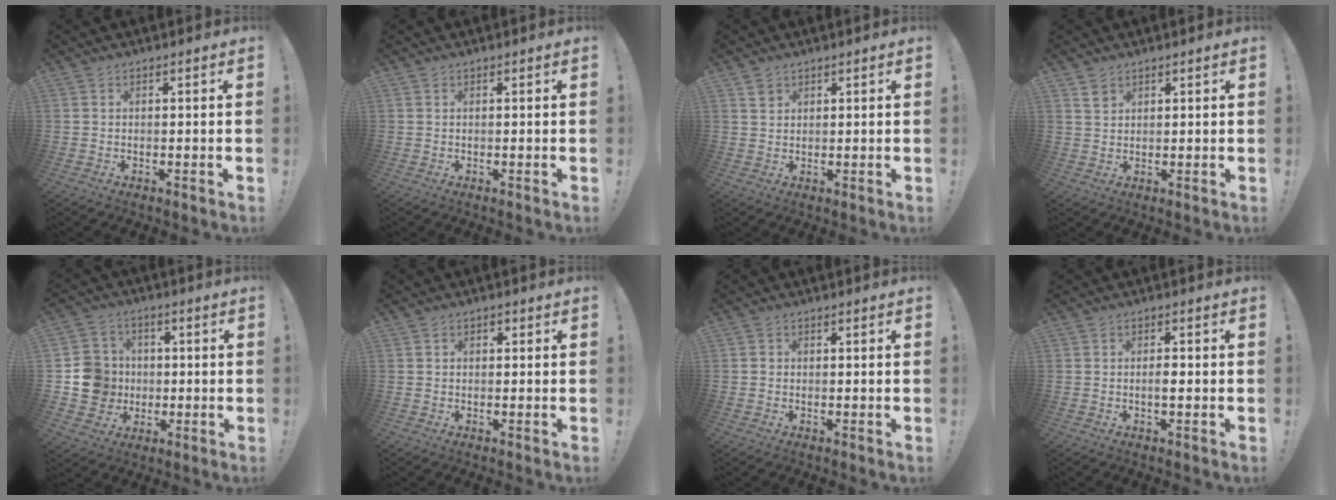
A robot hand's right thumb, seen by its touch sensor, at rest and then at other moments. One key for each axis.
{"total": 0.0}
{"total": 2.4, "fx": 1.5, "fy": 1.7, "fz": 0.5, "tx": 0.009, "ty": -0.009, "tz": 0.026}
{"total": 3.0, "fx": 1.9, "fy": 2.0, "fz": 0.9, "tx": -0.001, "ty": -0.012, "tz": 0.033}
{"total": 11.7, "fx": -0.9, "fy": 11.2, "fz": 3.4, "tx": -0.039, "ty": 0.020, "tz": -0.006}
{"total": 1.3, "fx": -0.1, "fy": 1.1, "fz": 0.6, "tx": -0.004, "ty": 0.003, "tz": -0.005}
{"total": 1.1, "fx": -0.3, "fy": 1.0, "fz": 0.2, "tx": -0.006, "ty": 0.005, "tz": -0.004}
{"total": 2.2, "fx": -0.6, "fy": 0.6, "fz": 2.0, "tx": -0.028, "ty": 0.001, "tz": -0.013}